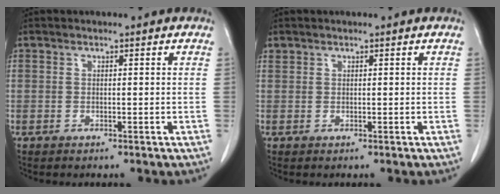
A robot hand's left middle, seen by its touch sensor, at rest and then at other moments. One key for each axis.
{"total": 0.5, "fx": 0.4, "fy": 0.3, "fz": 0.0, "tx": -0.003, "ty": 0.006, "tz": 0.008}